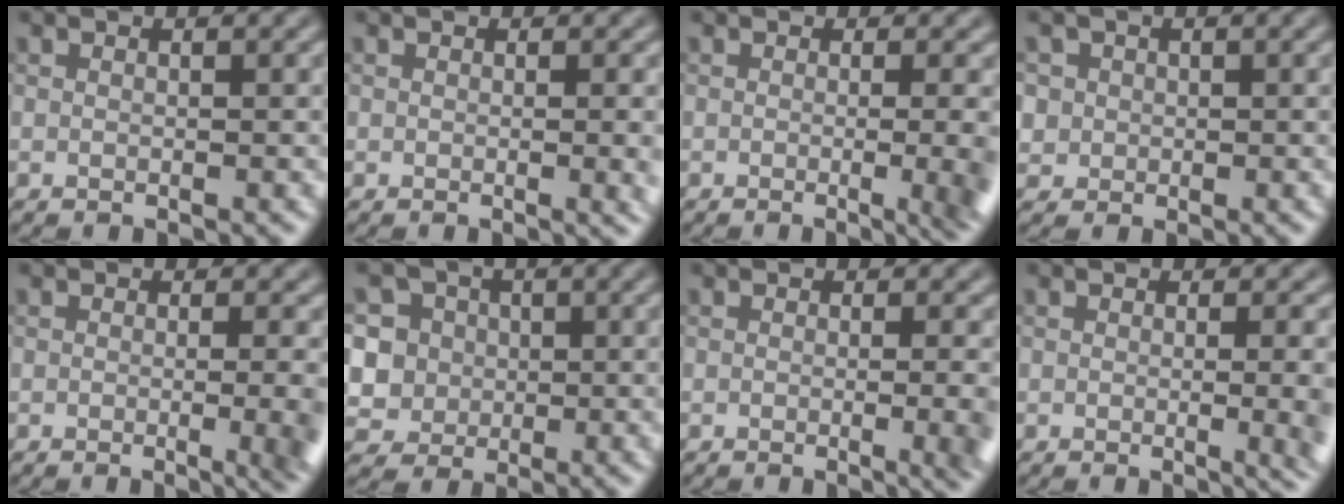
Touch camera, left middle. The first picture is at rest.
{"total": 2.1, "force": [-0.1, 0.6, 2.0], "torque": [-0.021, -0.005, -0.002]}
{"total": 7.8, "force": [-0.5, 4.0, 6.7], "torque": [-0.018, 0.003, -0.010]}
{"total": 2.5, "force": [0.7, 2.3, 0.6], "torque": [-0.007, 0.006, 0.019]}
{"total": 7.2, "force": [-0.5, 3.6, 6.2], "torque": [-0.023, 0.000, -0.008]}
{"total": 8.0, "force": [2.1, 7.2, 2.7], "torque": [-0.063, 0.035, 0.018]}
{"total": 5.2, "force": [-0.4, 2.4, 4.6], "torque": [-0.025, -0.003, -0.007]}
{"total": 6.7, "force": [-0.3, 3.2, 5.9], "torque": [-0.030, -0.005, -0.003]}